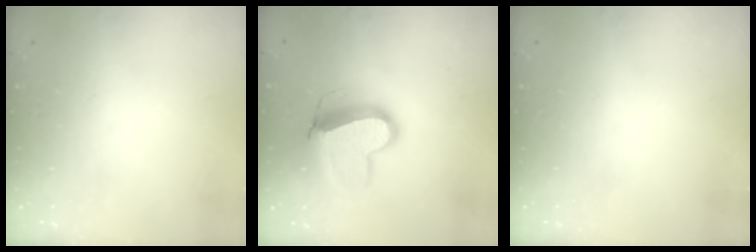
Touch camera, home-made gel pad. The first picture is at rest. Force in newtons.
{"total": 14.4, "press": 14.3, "slide": 1.6}
{"total": 0.0}